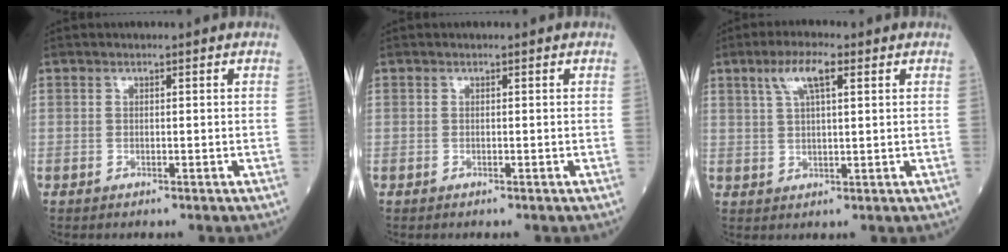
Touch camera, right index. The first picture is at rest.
{"total": 0.0}
{"total": 5.8, "force": [2.9, 1.3, 4.9], "torque": [-0.101, 0.014, 0.056]}